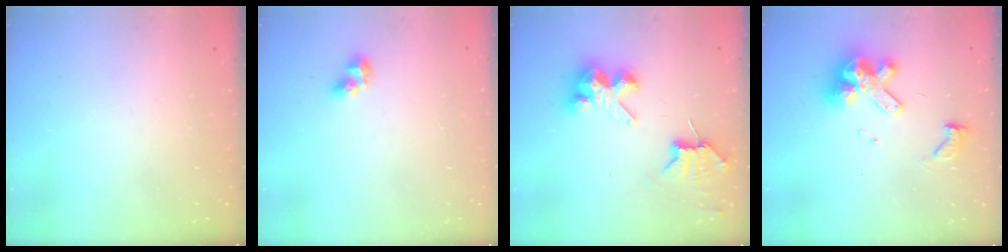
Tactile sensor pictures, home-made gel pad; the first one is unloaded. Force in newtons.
{"total": 5.5, "press": 5.5, "slide": 0.5}
{"total": 7.4, "press": 7.3, "slide": 0.6}
{"total": 12.1, "press": 12.0, "slide": 1.5}